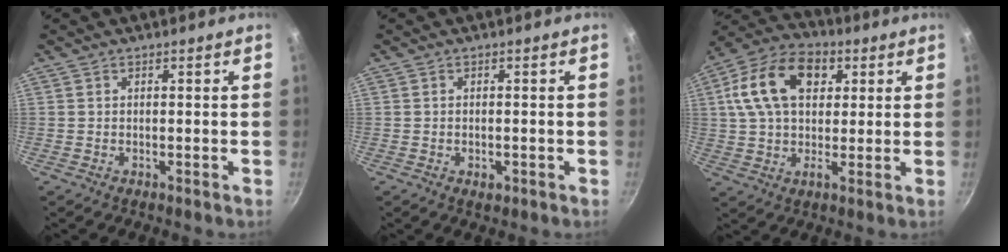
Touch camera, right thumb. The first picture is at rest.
{"total": 1.7, "force": [-0.8, 1.0, 1.2], "torque": [-0.018, -0.002, -0.010]}
{"total": 16.1, "force": [4.6, 10.5, 11.3], "torque": [-0.184, 0.013, 0.061]}